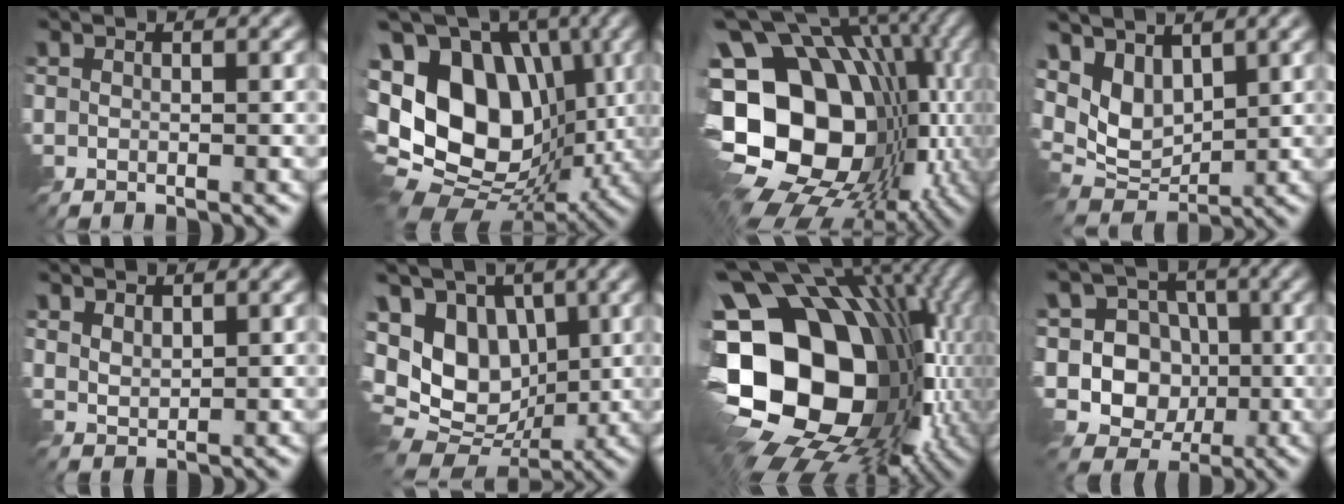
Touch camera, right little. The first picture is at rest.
{"total": 18.2, "force": [0.3, 13.1, 12.6], "torque": [-0.247, 0.014, 0.014]}
{"total": 21.4, "force": [-4.6, 15.4, 14.1], "torque": [-0.246, 0.016, -0.075]}
{"total": 5.7, "force": [2.8, 3.3, 3.8], "torque": [-0.084, -0.004, 0.042]}
{"total": 1.8, "force": [1.3, 0.9, 0.9], "torque": [-0.021, 0.001, 0.028]}
{"total": 11.4, "force": [0.9, 8.5, 7.4], "torque": [-0.165, 0.008, 0.017]}
{"total": 21.0, "force": [-1.7, 15.3, 14.4], "torque": [-0.276, -0.011, -0.016]}
{"total": 10.5, "force": [-0.9, 9.8, 3.7], "torque": [-0.097, 0.036, -0.050]}